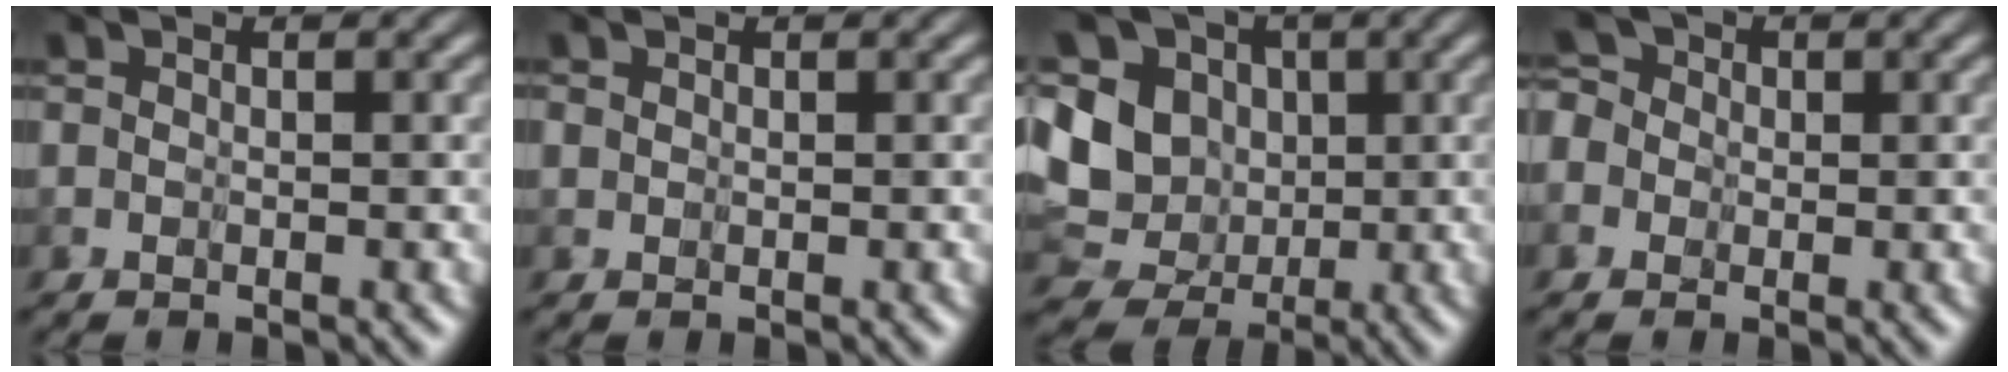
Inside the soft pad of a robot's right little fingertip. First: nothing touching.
{"total": 0.8, "force": [0.5, 0.5, 0.2], "torque": [-0.008, 0.004, -0.002]}
{"total": 7.0, "force": [1.0, 6.3, 2.9], "torque": [-0.080, 0.002, 0.008]}
{"total": 2.4, "force": [-0.3, 2.4, 0.5], "torque": [-0.026, 0.016, -0.034]}